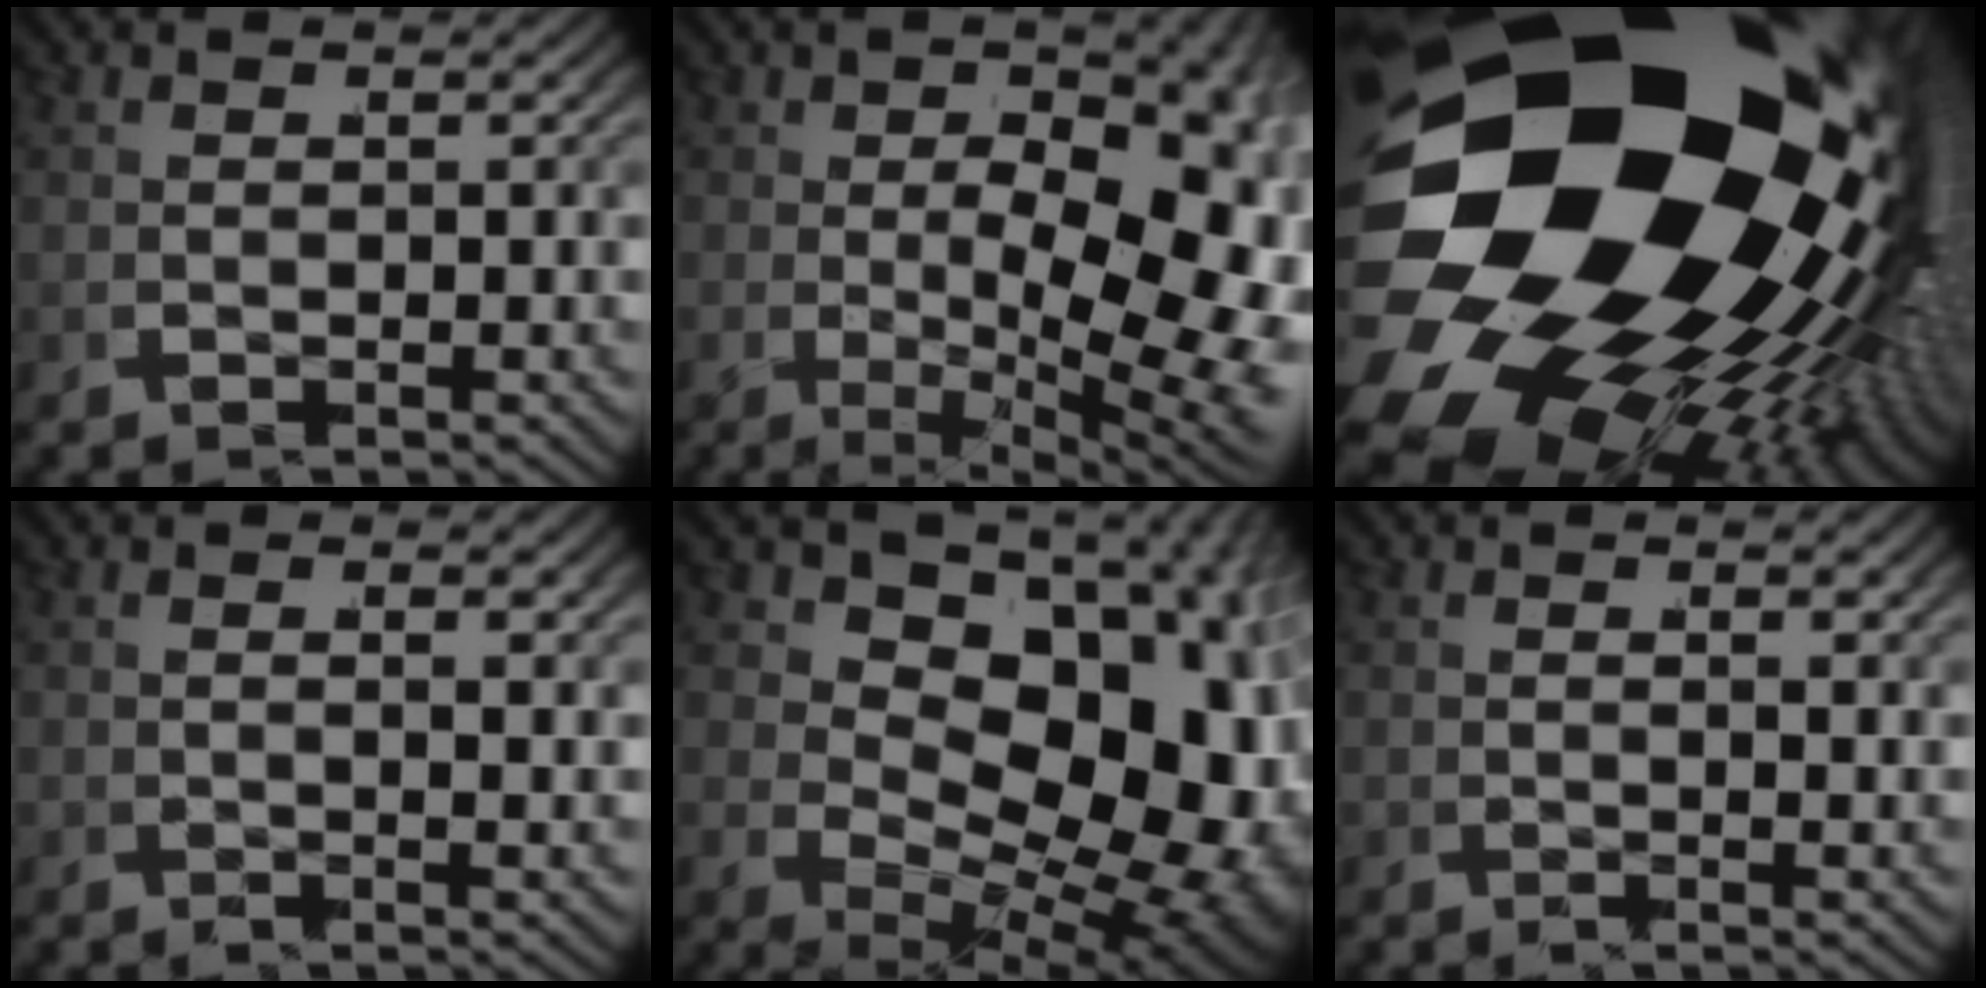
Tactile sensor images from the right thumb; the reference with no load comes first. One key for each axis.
{"total": 12.8, "fx": -1.4, "fy": 7.1, "fz": 10.5, "tx": -0.168, "ty": -0.064, "tz": 0.012}
{"total": 46.5, "fx": -4.1, "fy": 30.1, "fz": 35.3, "tx": -0.512, "ty": -0.071, "tz": -0.042}
{"total": 1.1, "fx": 0.4, "fy": -0.1, "fz": 1.1, "tx": -0.028, "ty": 0.001, "tz": 0.009}
{"total": 19.4, "fx": 0.3, "fy": 12.5, "fz": 14.9, "tx": -0.233, "ty": -0.054, "tz": 0.040}
{"total": 0.8, "fx": 0.5, "fy": -0.1, "fz": 0.7, "tx": -0.019, "ty": -0.001, "tz": 0.010}